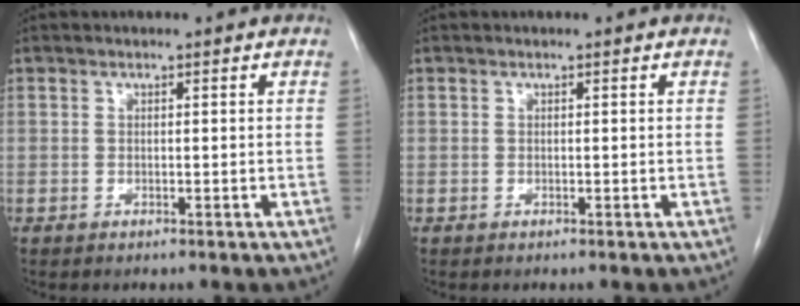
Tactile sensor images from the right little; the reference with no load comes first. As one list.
[{"total": 0.0}]